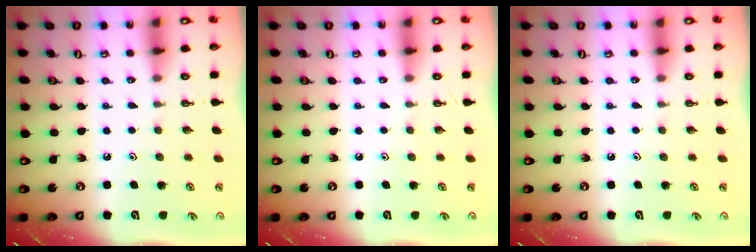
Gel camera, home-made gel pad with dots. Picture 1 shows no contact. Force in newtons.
{"total": 0.0}
{"total": 0.0}